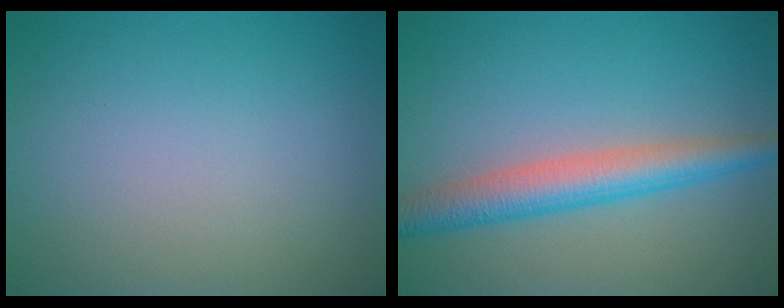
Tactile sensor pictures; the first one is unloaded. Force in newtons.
{"total": 4.7, "press": 4.7, "slide": 0.1}